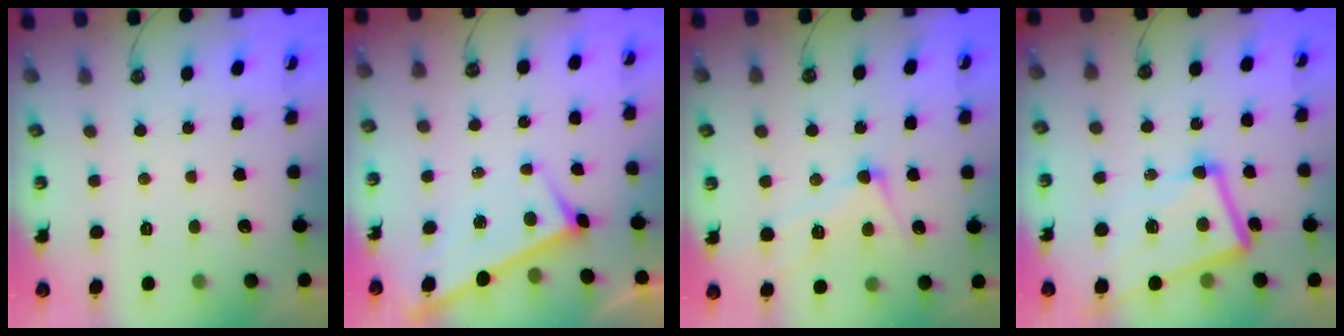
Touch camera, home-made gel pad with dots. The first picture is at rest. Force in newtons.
{"total": 3.0, "press": 3.0, "slide": 0.2}
{"total": 2.5, "press": 2.2, "slide": 1.1}
{"total": 10.9, "press": 10.7, "slide": 2.3}